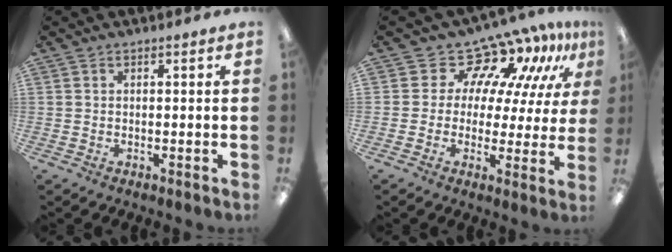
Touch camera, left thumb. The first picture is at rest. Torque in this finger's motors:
{"motor_torque": [0.02, 0.34, -0.28, 0.13, -0.07]}